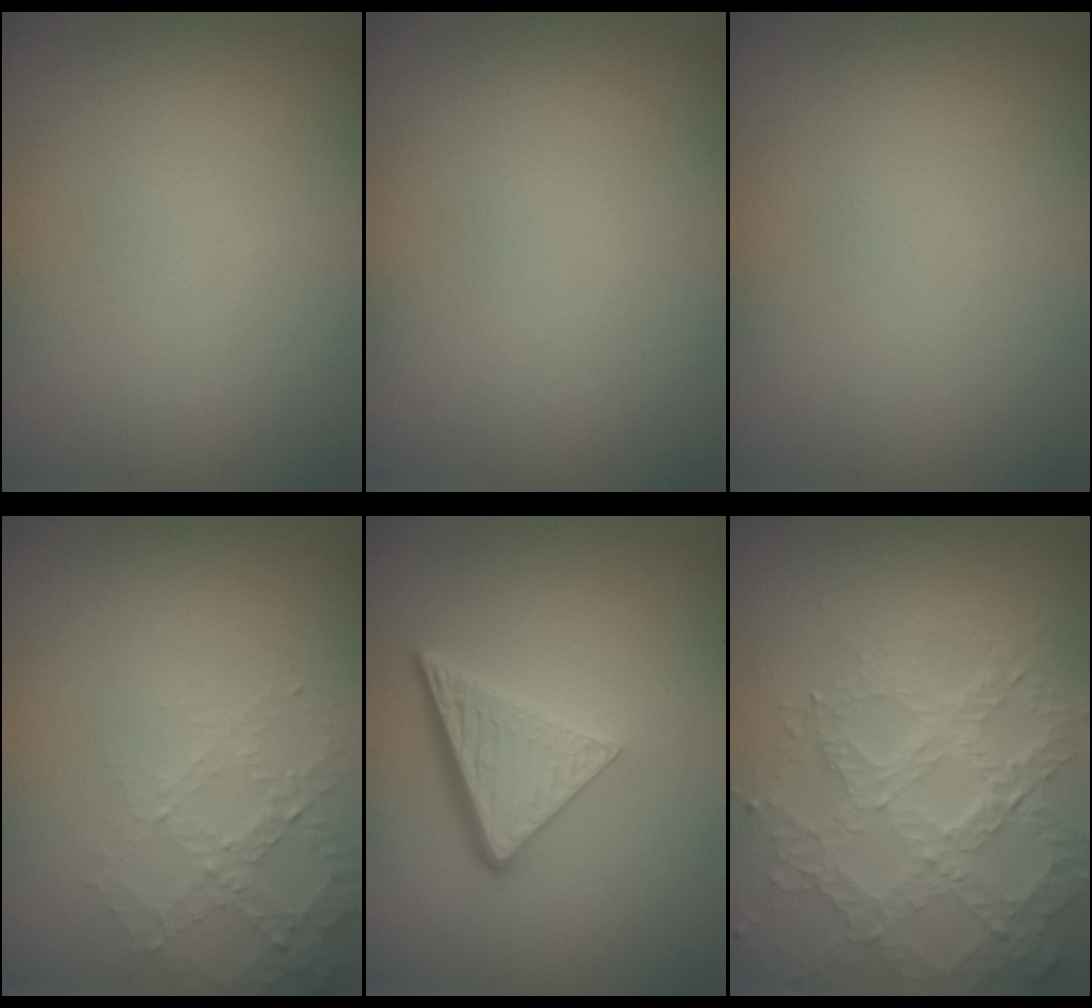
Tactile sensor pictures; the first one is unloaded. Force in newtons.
{"total": 0.0}
{"total": 0.0}
{"total": 2.8, "press": 2.7, "slide": 0.8}
{"total": 5.2, "press": 3.6, "slide": 3.8}
{"total": 7.0, "press": 5.1, "slide": 4.8}